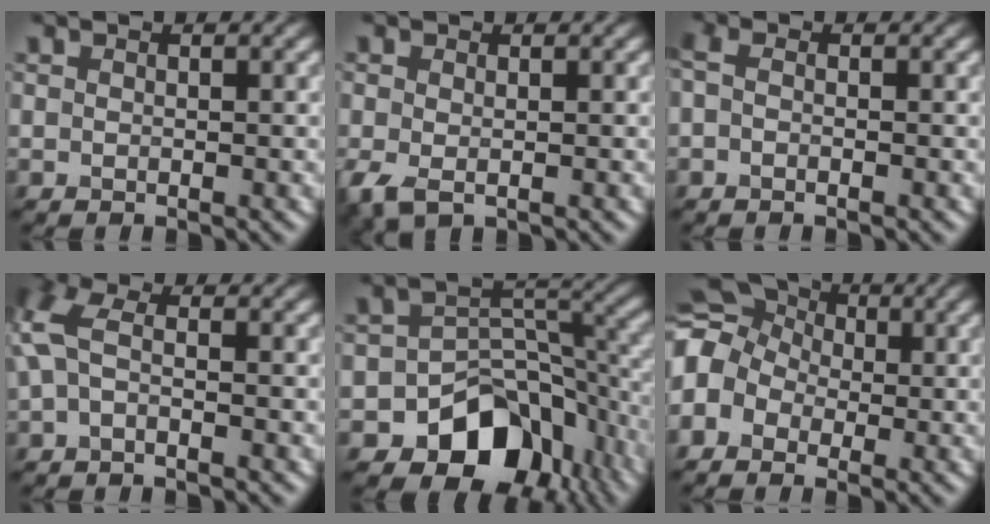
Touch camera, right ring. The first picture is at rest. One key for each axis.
{"total": 2.3, "fx": -0.6, "fy": 1.5, "fz": 1.6, "tx": -0.044, "ty": -0.008, "tz": -0.013}
{"total": 1.5, "fx": -0.2, "fy": 1.0, "fz": 1.1, "tx": -0.027, "ty": 0.001, "tz": -0.009}
{"total": 3.8, "fx": 0.4, "fy": 2.2, "fz": 3.1, "tx": -0.084, "ty": 0.012, "tz": -0.003}
{"total": 10.9, "fx": -5.9, "fy": 7.3, "fz": 5.6, "tx": -0.072, "ty": -0.011, "tz": -0.098}
{"total": 10.6, "fx": 0.0, "fy": 9.1, "fz": 5.4, "tx": -0.136, "ty": 0.037, "tz": -0.058}